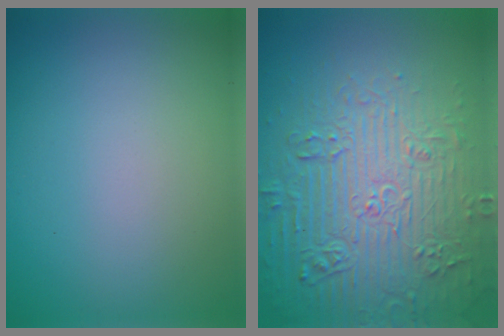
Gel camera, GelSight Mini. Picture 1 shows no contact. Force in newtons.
{"total": 8.0, "press": 7.7, "slide": 2.0}